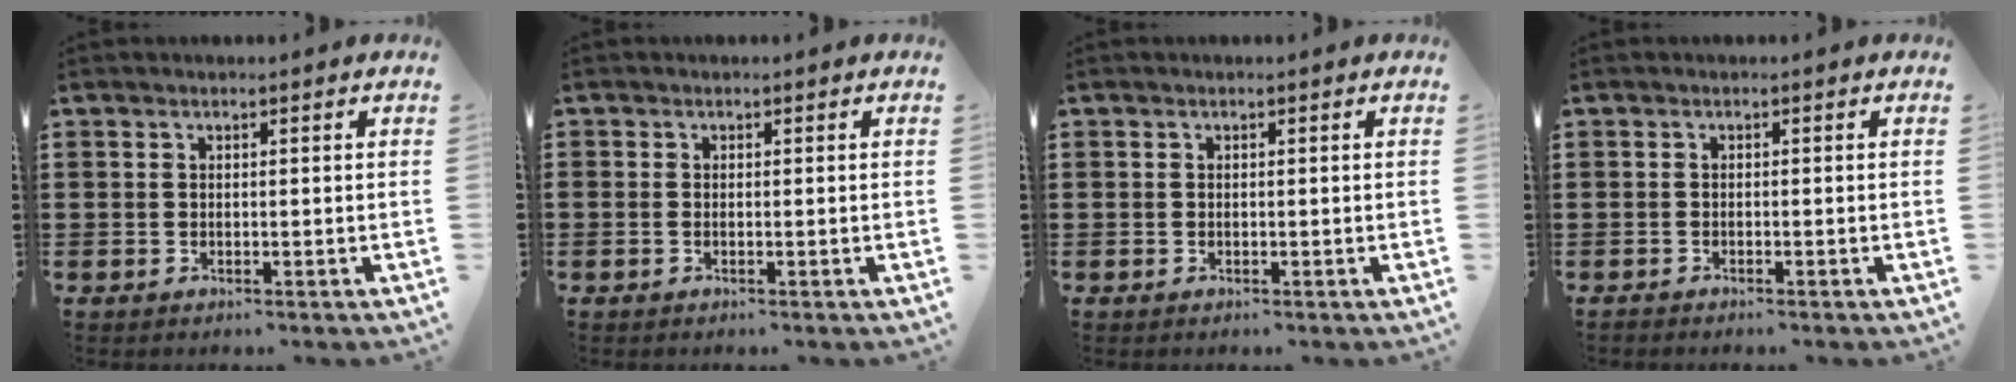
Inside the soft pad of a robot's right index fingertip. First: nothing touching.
{"total": 0.0}
{"total": 0.0}
{"total": 0.6, "force": [-0.5, 0.2, 0.0], "torque": [0.000, 0.002, -0.013]}